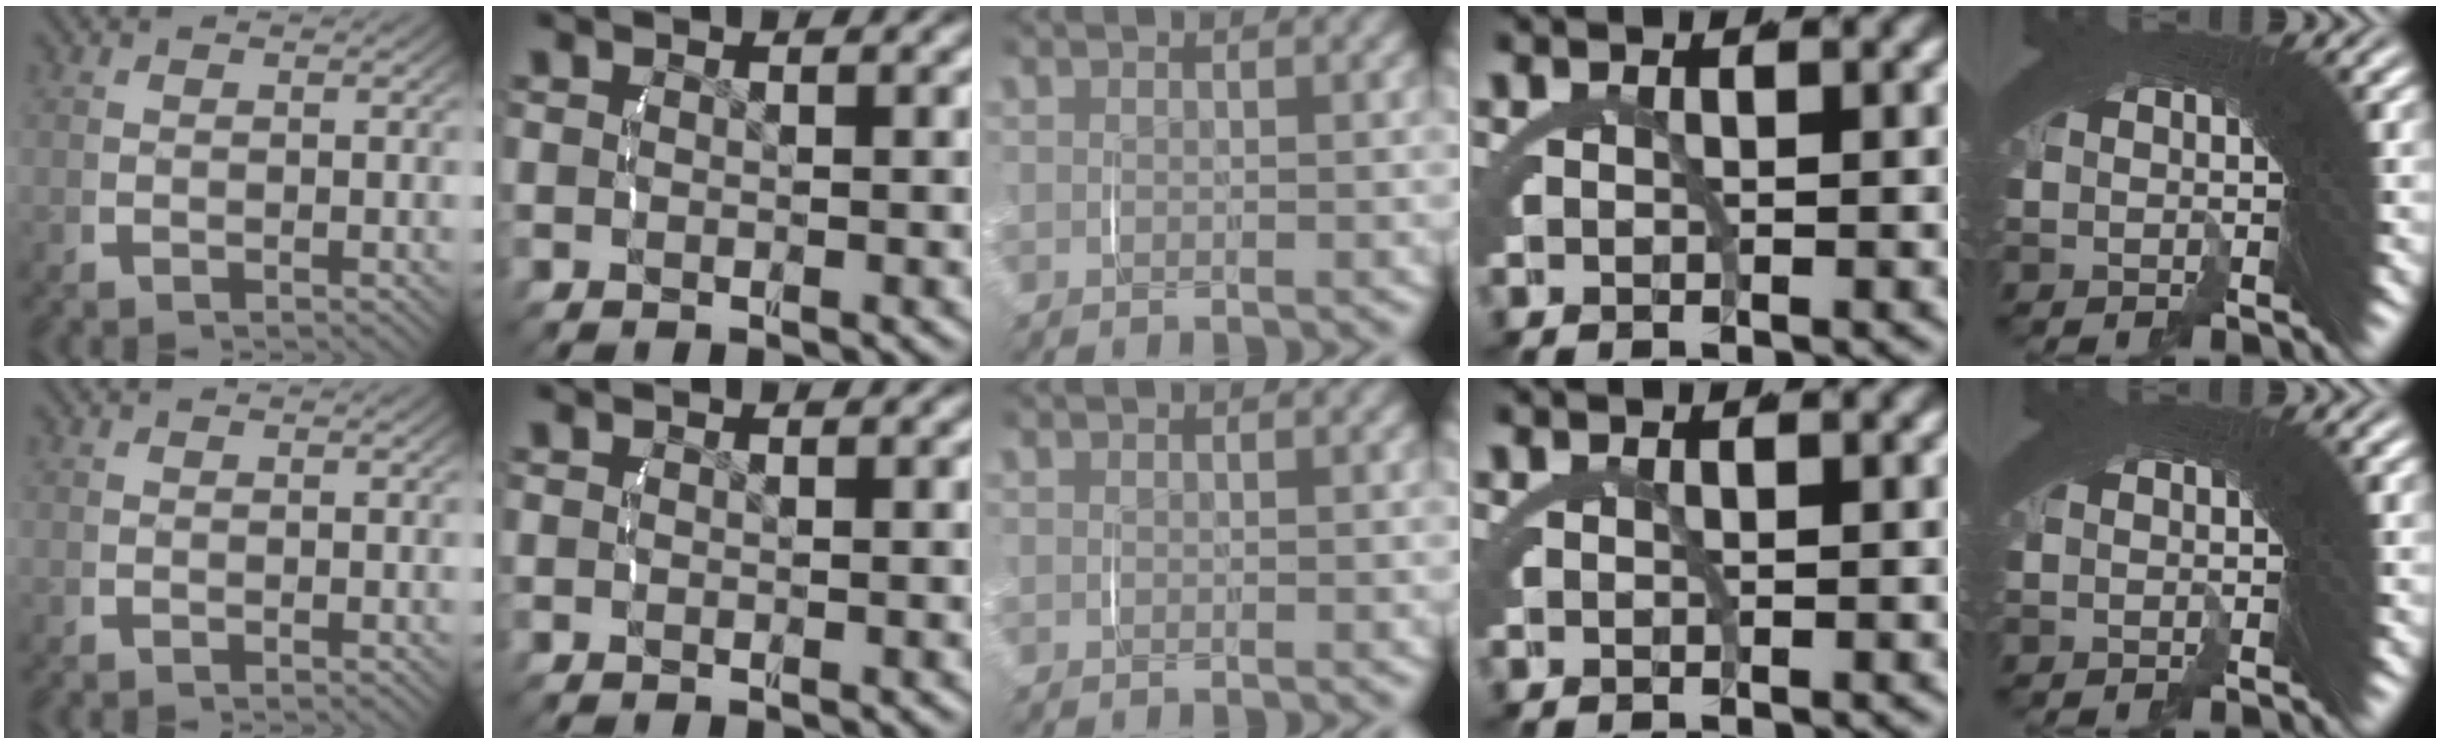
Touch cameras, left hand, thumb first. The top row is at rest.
{}